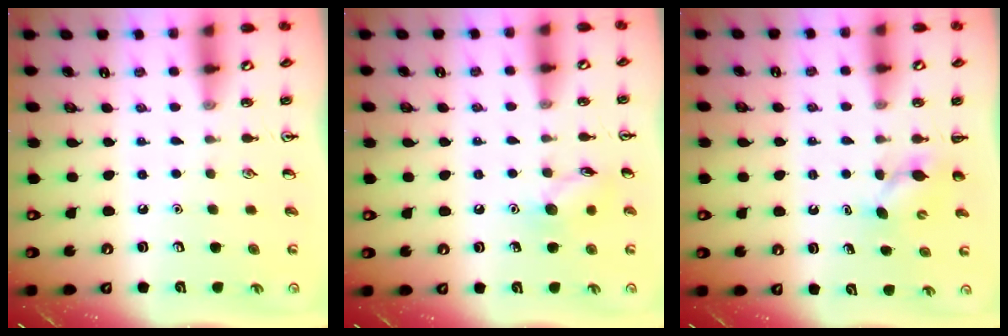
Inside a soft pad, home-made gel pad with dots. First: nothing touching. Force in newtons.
{"total": 7.4, "press": 7.3, "slide": 0.9}
{"total": 4.2, "press": 4.0, "slide": 1.1}